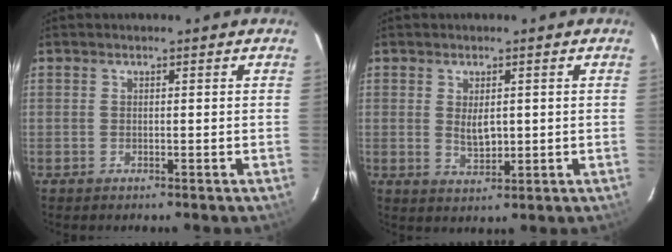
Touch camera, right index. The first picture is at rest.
{"total": 3.8, "force": [0.5, 2.1, 3.1], "torque": [-0.050, -0.007, 0.014]}